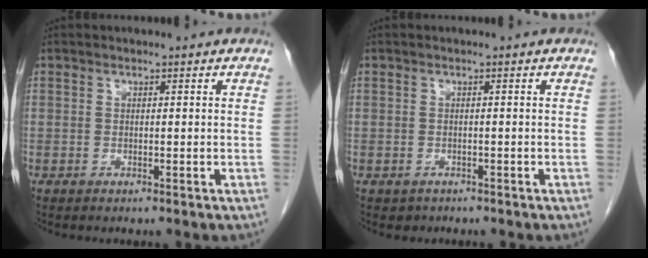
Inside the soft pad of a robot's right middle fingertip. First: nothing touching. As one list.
[{"total": 1.1, "force": [-0.8, 0.8, 0.0], "torque": [-0.010, 0.002, -0.008]}]